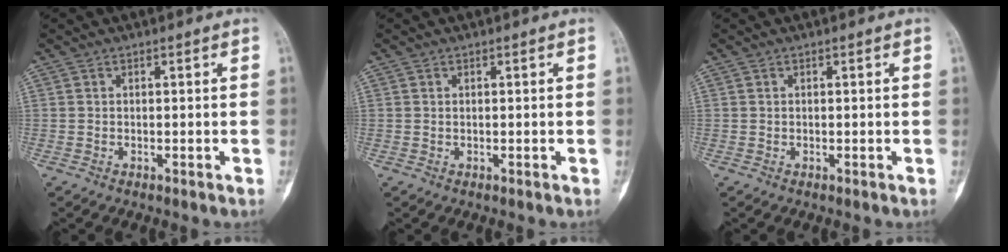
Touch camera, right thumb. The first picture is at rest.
{"total": 0.0}
{"total": 0.0}